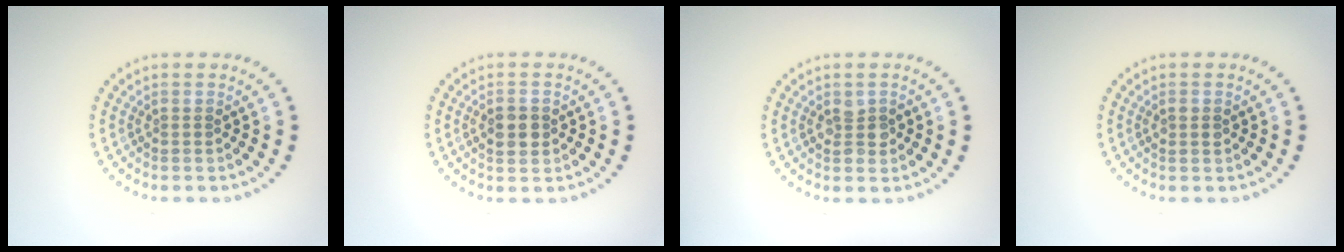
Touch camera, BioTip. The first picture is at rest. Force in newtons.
{"total": 2.7, "press": 2.7, "slide": 0.1}
{"total": 1.8, "press": 1.7, "slide": 0.2}
{"total": 1.2, "press": 1.2, "slide": 0.1}